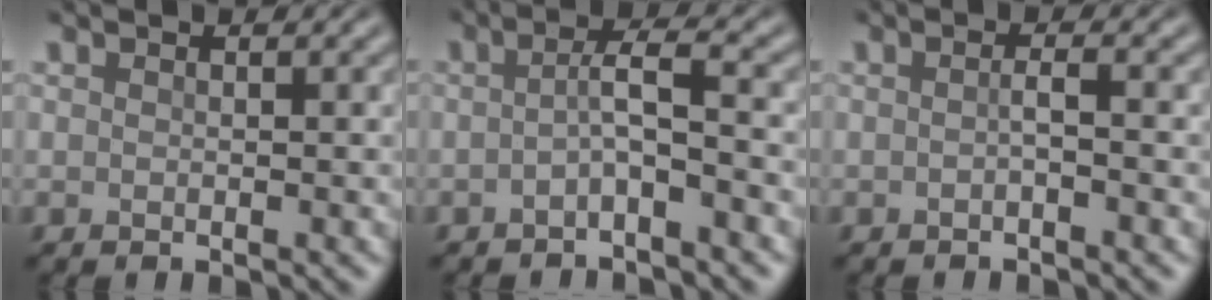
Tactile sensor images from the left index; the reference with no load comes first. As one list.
[{"total": 2.5, "force": [-0.8, 0.3, 2.3], "torque": [-0.044, 0.008, -0.022]}, {"total": 1.0, "force": [-0.4, 0.2, 1.0], "torque": [-0.016, 0.002, -0.008]}]